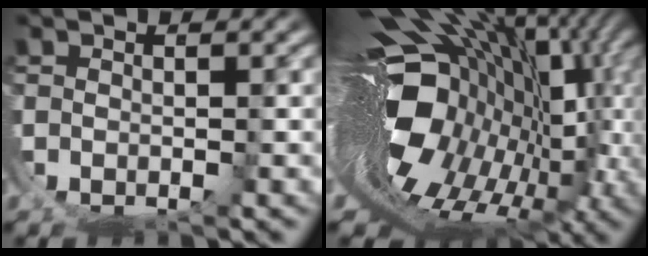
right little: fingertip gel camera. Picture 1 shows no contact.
{"total": 25.4, "force": [-2.6, 15.9, 19.6], "torque": [-0.276, -0.030, -0.036]}